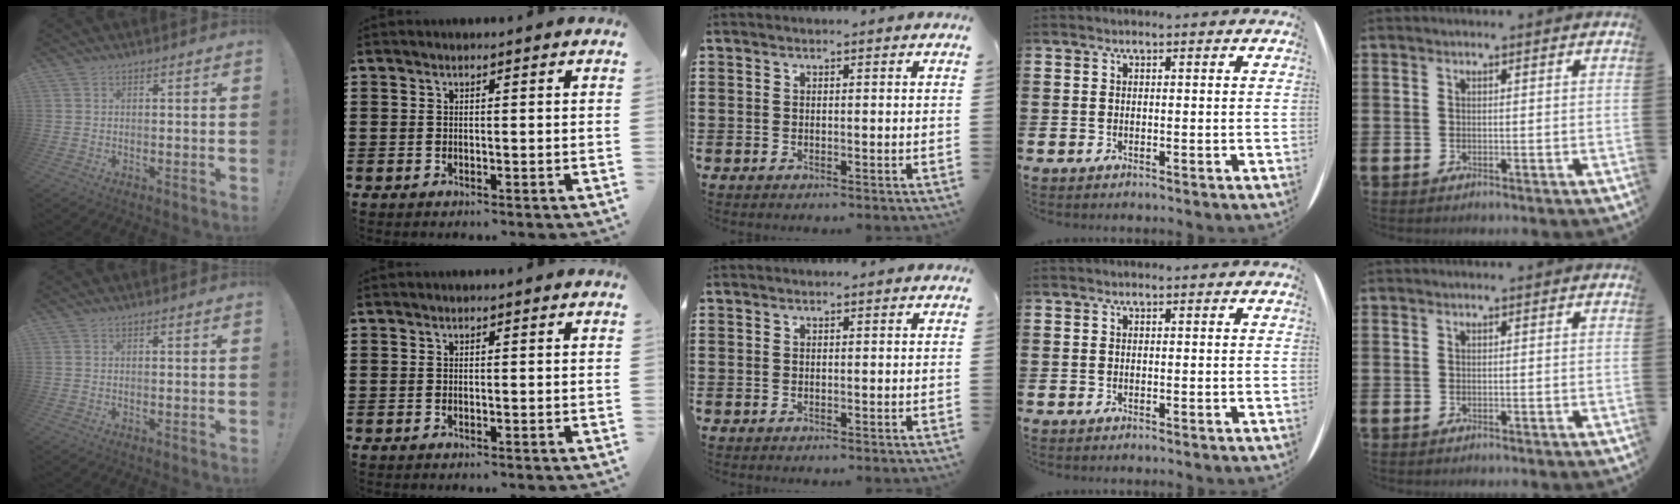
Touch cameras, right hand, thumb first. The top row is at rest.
{}